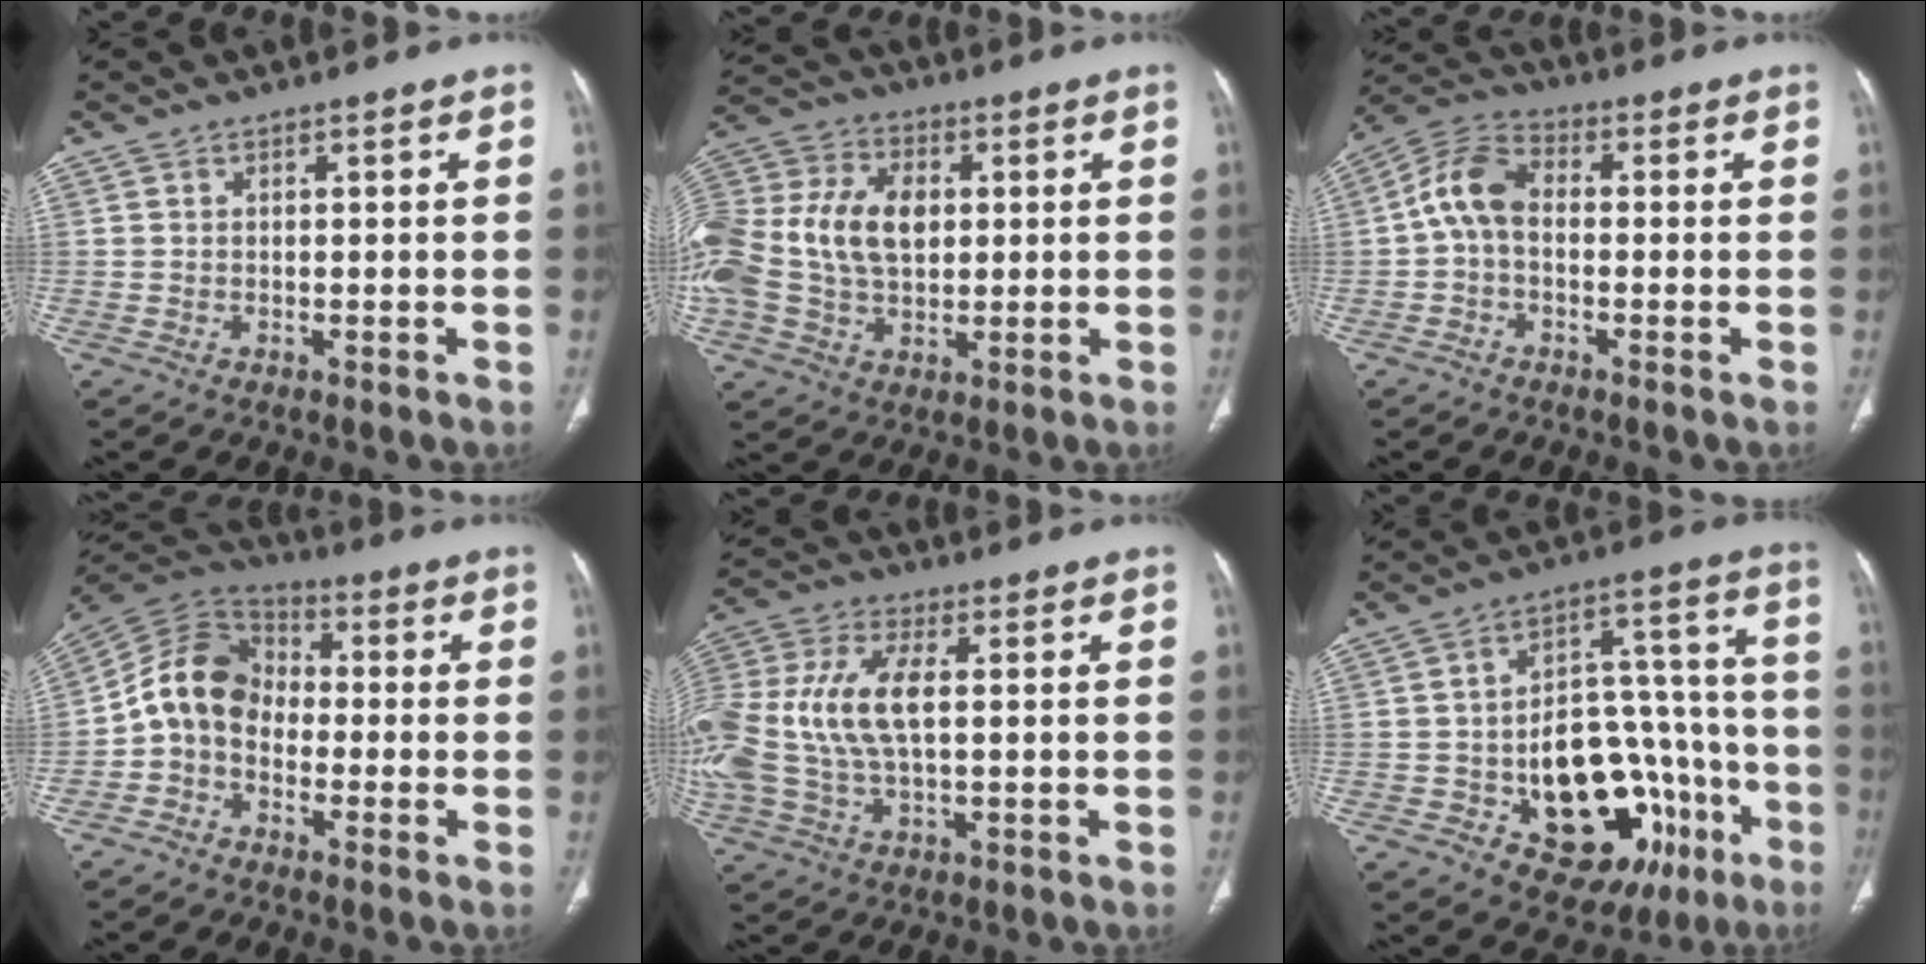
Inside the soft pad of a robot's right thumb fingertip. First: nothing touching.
{"total": 21.2, "force": [1.4, 14.4, 15.4], "torque": [-0.351, 0.022, 0.032]}
{"total": 7.9, "force": [-0.4, 5.2, 5.9], "torque": [-0.109, 0.024, -0.021]}
{"total": 10.5, "force": [-2.1, 8.1, 6.2], "torque": [-0.109, 0.047, -0.057]}
{"total": 17.6, "force": [0.9, 9.0, 15.0], "torque": [-0.357, 0.014, 0.016]}
{"total": 24.3, "force": [-8.7, 14.3, 17.5], "torque": [-0.195, 0.065, -0.104]}